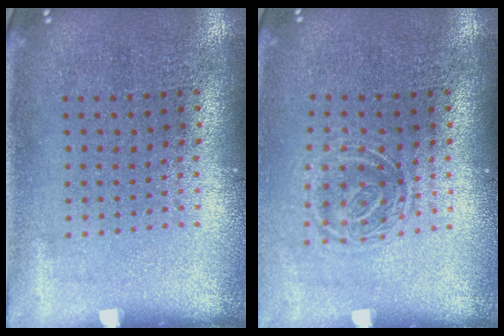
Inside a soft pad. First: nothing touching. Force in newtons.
{"total": 1.3, "press": 1.0, "slide": 0.8}